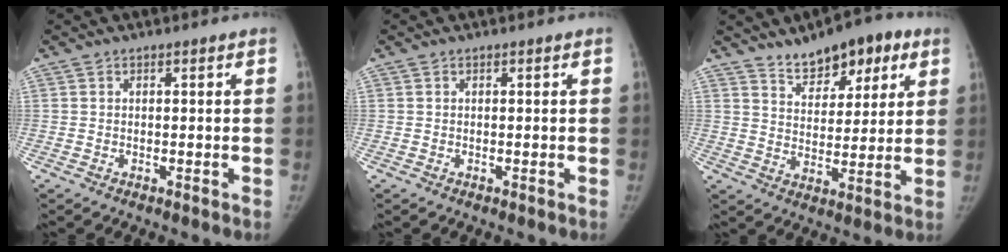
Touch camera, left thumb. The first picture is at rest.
{"total": 0.0}
{"total": 12.1, "force": [7.8, 6.0, 7.1], "torque": [-0.066, -0.029, 0.122]}